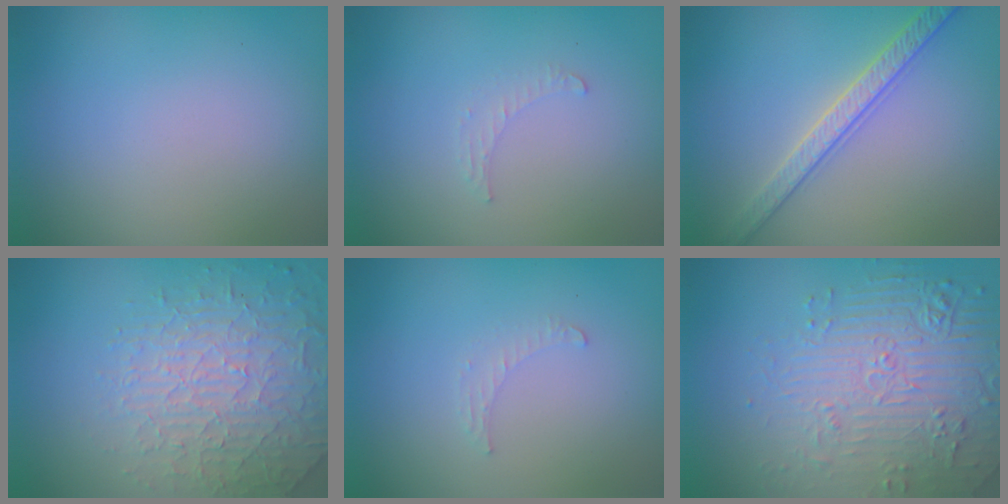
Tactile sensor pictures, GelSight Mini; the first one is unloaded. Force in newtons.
{"total": 0.8, "press": 0.8, "slide": 0.3}
{"total": 3.2, "press": 3.1, "slide": 0.5}
{"total": 3.9, "press": 3.9, "slide": 0.5}
{"total": 0.8, "press": 0.8, "slide": 0.3}
{"total": 4.8, "press": 4.4, "slide": 1.9}